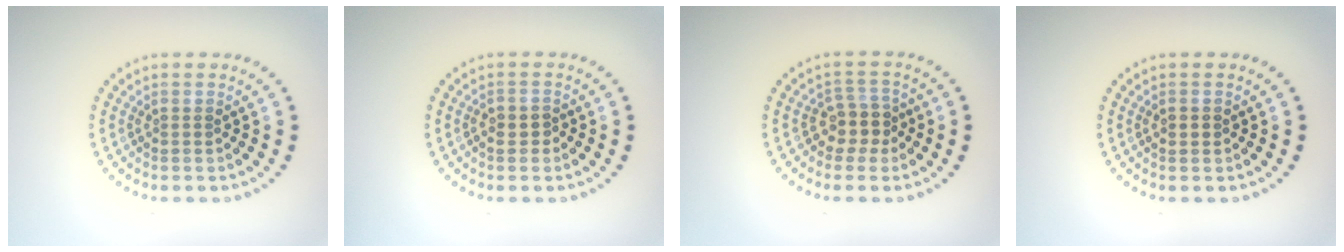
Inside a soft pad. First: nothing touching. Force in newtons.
{"total": 1.1, "press": 1.0, "slide": 0.4}
{"total": 2.7, "press": 2.1, "slide": 1.6}
{"total": 1.3, "press": 1.3, "slide": 0.3}